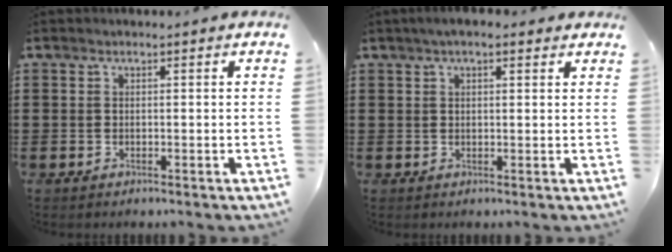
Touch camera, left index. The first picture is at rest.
{"total": 2.6, "force": [1.7, 0.7, 1.8], "torque": [-0.038, 0.009, 0.029]}